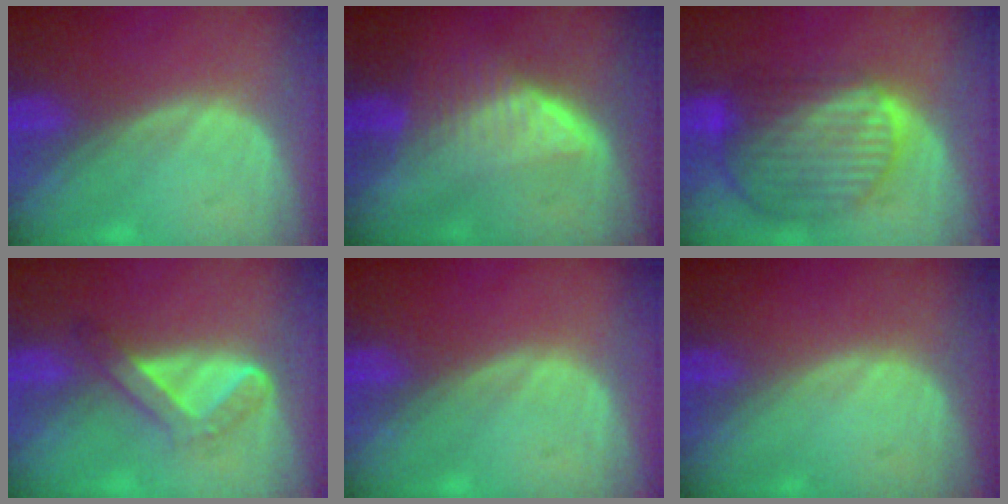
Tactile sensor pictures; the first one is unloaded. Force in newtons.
{"total": 6.6, "press": 5.8, "slide": 3.1}
{"total": 10.4, "press": 8.8, "slide": 5.5}
{"total": 4.4, "press": 4.2, "slide": 1.3}
{"total": 0.0}
{"total": 0.0}